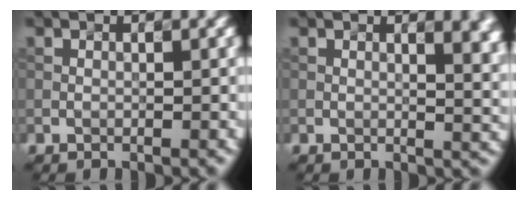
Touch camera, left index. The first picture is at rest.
{"total": 6.7, "force": [2.4, 3.2, 5.4], "torque": [-0.020, 0.018, 0.028]}